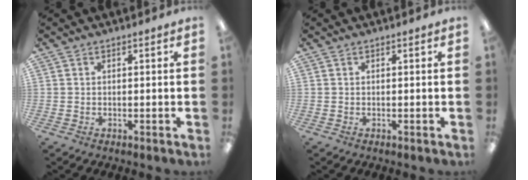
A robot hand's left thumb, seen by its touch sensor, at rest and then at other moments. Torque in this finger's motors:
{"motor_torque": [0.00, 0.00, 0.00, 0.00, 0.00]}